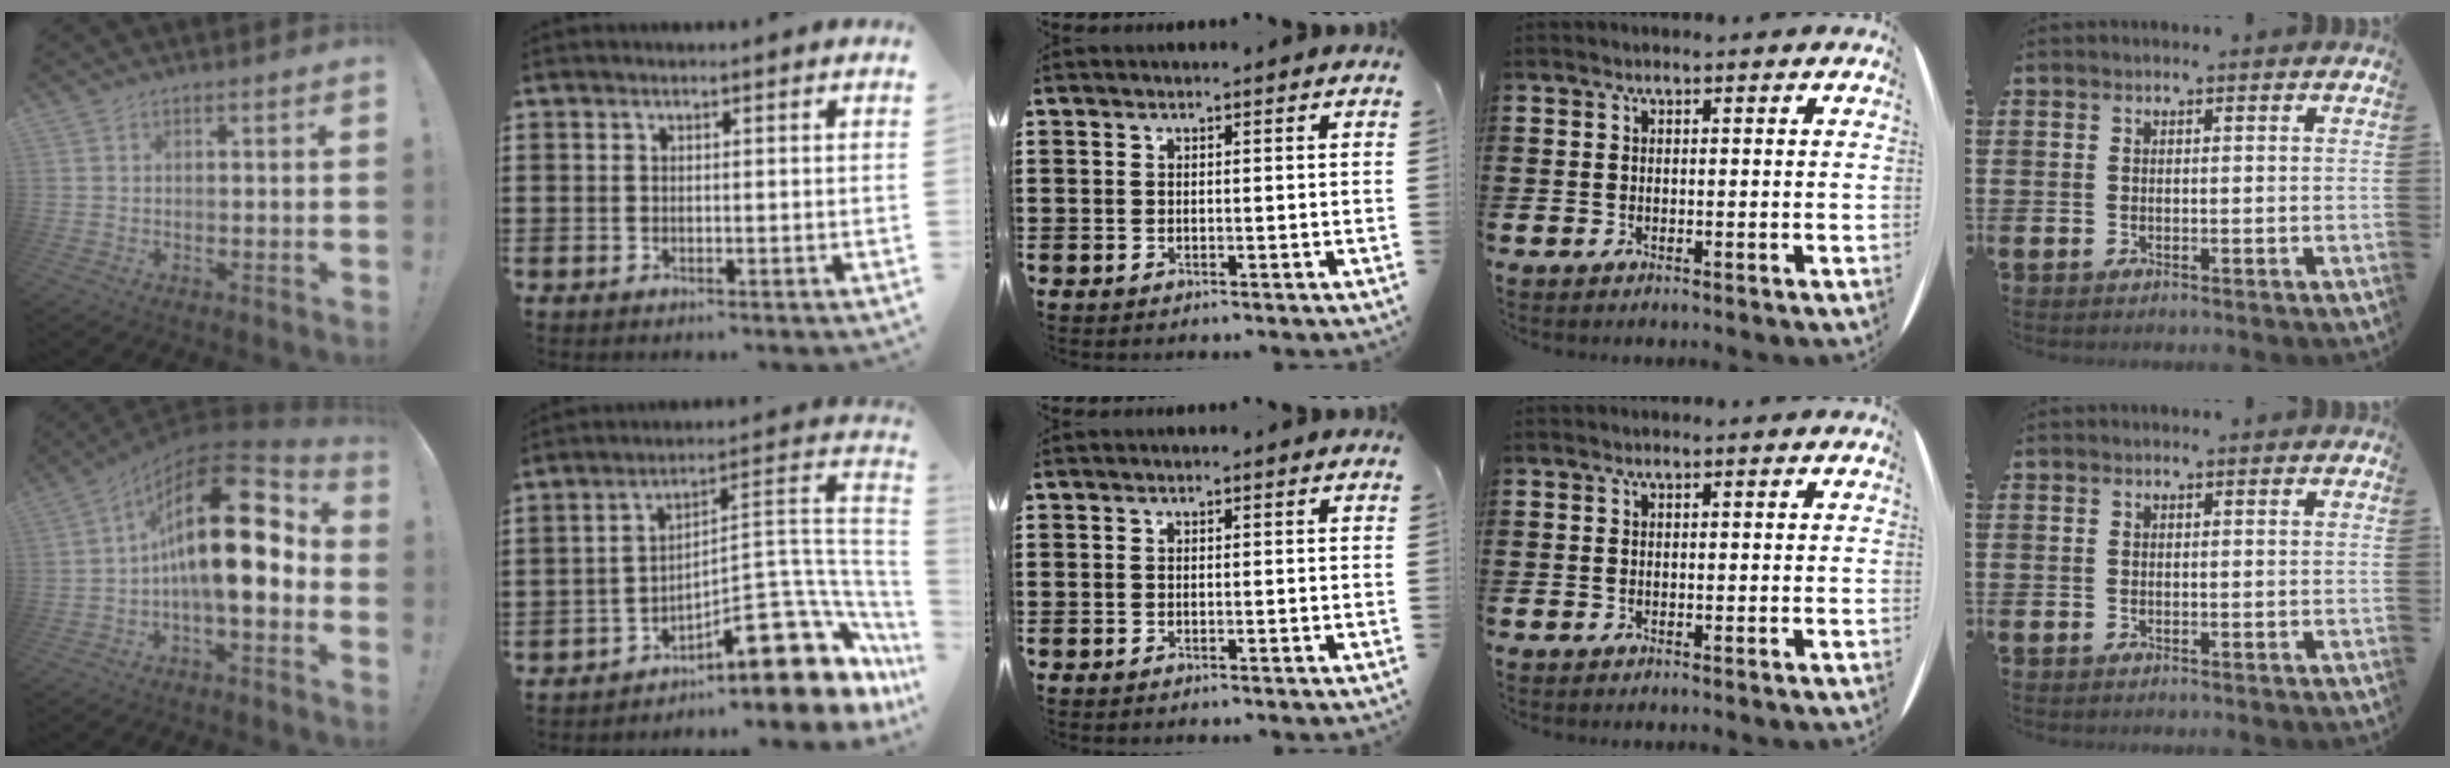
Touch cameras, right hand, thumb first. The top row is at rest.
{"thumb": {"total": 22.8, "force": [3.7, 8.0, 21.0], "torque": [-0.355, -0.021, 0.059]}, "index": {"total": 15.3, "force": [-8.5, 5.3, 11.6], "torque": [-0.141, 0.015, -0.134]}}